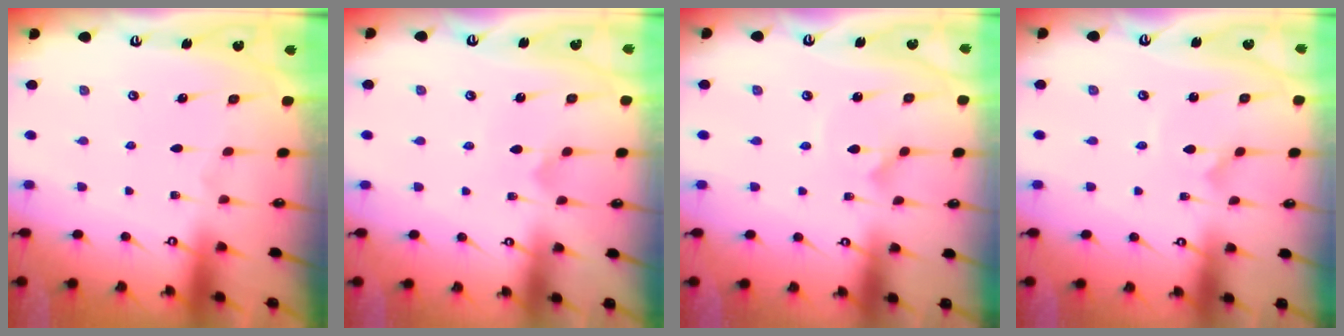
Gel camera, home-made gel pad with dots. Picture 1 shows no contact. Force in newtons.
{"total": 2.5, "press": 2.5, "slide": 0.3}
{"total": 3.4, "press": 3.4, "slide": 0.2}
{"total": 0.0}